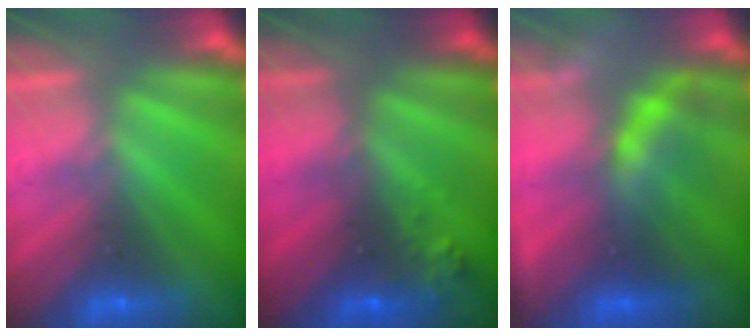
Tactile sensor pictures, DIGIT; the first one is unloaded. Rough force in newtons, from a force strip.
{"total": 7.1}
{"total": 7.3}